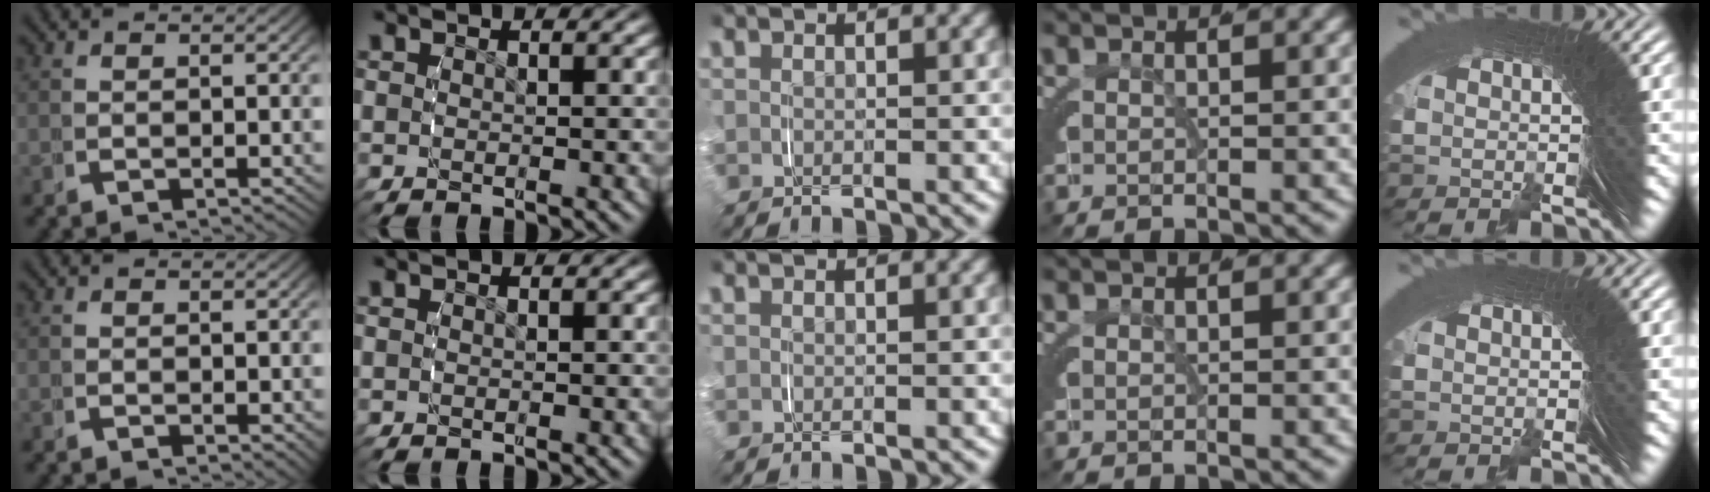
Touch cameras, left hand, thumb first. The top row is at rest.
{"thumb": {"total": 0.6, "force": [0.1, 0.4, 0.5], "torque": [-0.007, -0.006, 0.005]}}